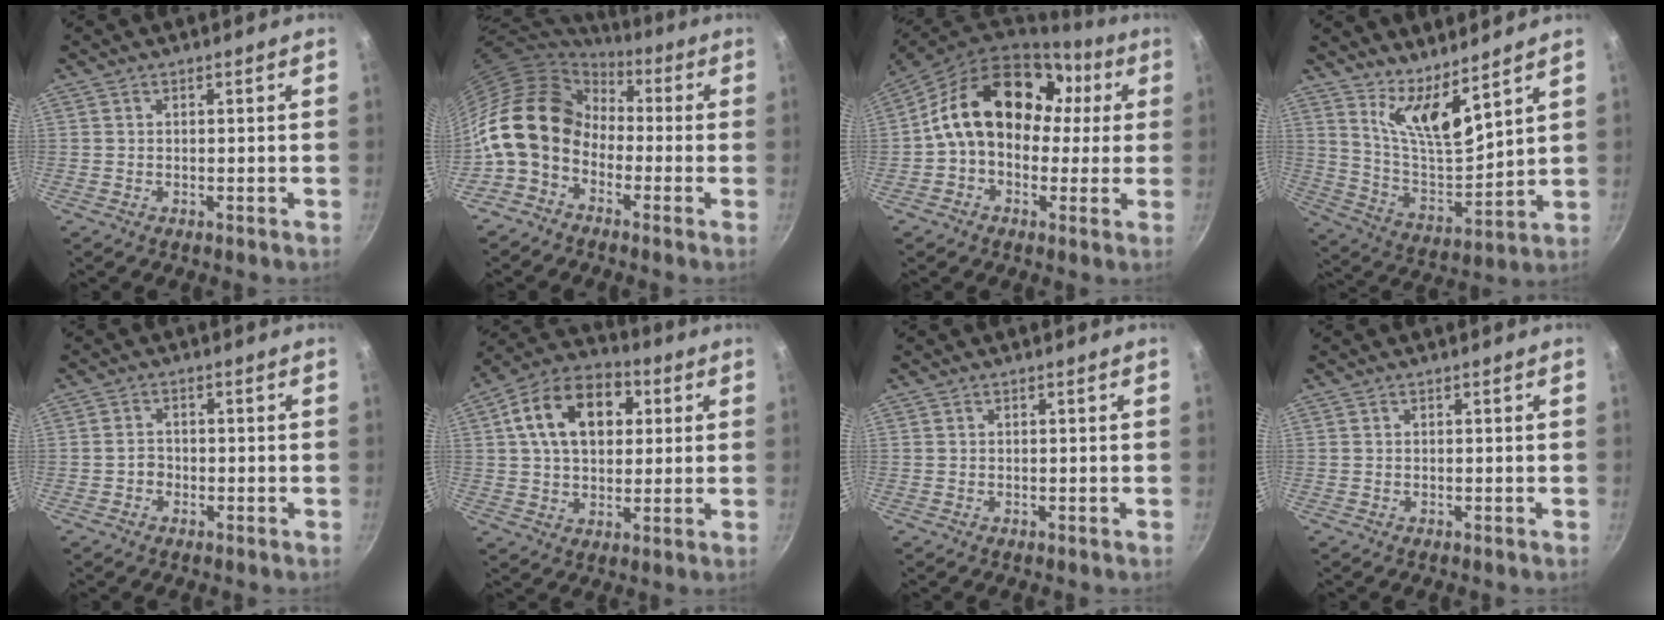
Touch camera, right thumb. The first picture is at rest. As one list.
[{"total": 16.4, "force": [-2.0, 12.7, 10.2], "torque": [-0.172, 0.042, -0.061]}, {"total": 19.8, "force": [2.8, 14.7, 13.0], "torque": [-0.182, 0.050, 0.034]}, {"total": 11.5, "force": [7.9, 2.7, 7.9], "torque": [-0.126, -0.092, 0.157]}, {"total": 2.0, "force": [-0.8, 1.6, 0.7], "torque": [-0.003, 0.012, -0.014]}, {"total": 16.5, "force": [4.3, 11.2, 11.4], "torque": [-0.162, 0.018, 0.056]}, {"total": 0.0}, {"total": 0.0}]